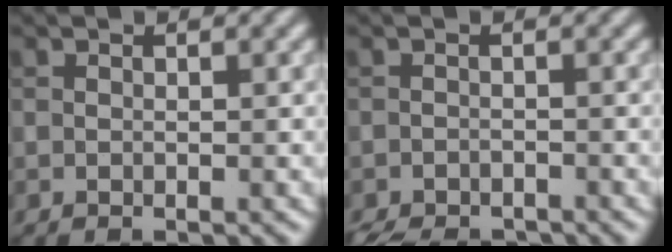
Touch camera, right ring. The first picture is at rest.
{"total": 3.4, "force": [-3.2, 0.9, 0.8], "torque": [-0.013, -0.011, -0.055]}